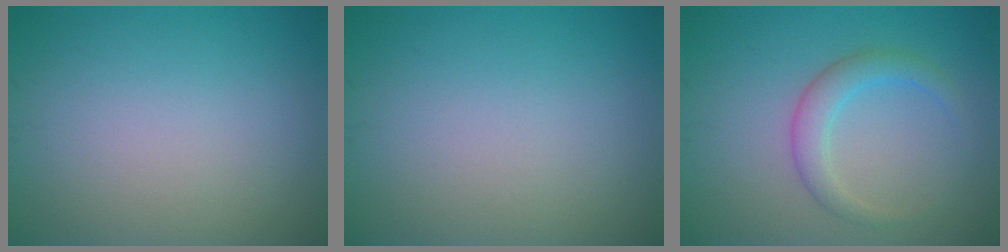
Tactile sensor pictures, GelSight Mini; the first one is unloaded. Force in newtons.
{"total": 0.0}
{"total": 2.7, "press": 2.7, "slide": 0.1}